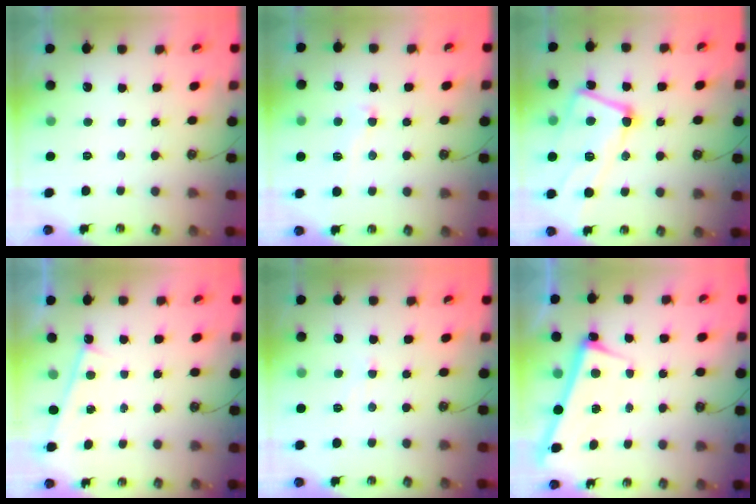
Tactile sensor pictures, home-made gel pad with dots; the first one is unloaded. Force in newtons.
{"total": 1.8, "press": 1.5, "slide": 1.0}
{"total": 9.5, "press": 9.4, "slide": 1.5}
{"total": 0.8, "press": 0.7, "slide": 0.4}
{"total": 1.5, "press": 1.5, "slide": 0.3}
{"total": 2.4, "press": 2.3, "slide": 0.7}